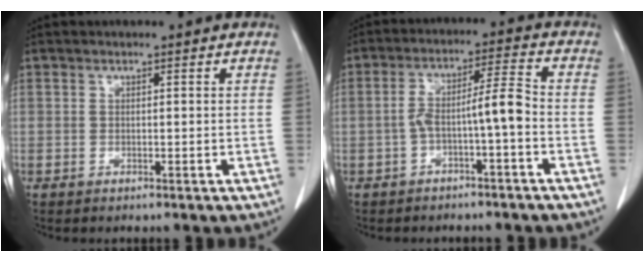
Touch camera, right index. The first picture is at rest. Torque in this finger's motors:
{"motor_torque": [0.76, -0.33, 0.45, 0.07]}